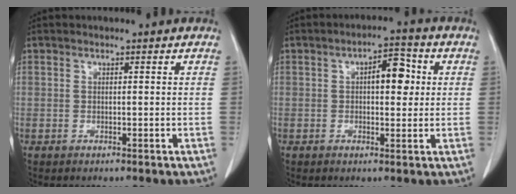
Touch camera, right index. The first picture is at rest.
{"total": 5.6, "force": [1.0, 2.3, 4.9], "torque": [-0.074, 0.018, 0.015]}